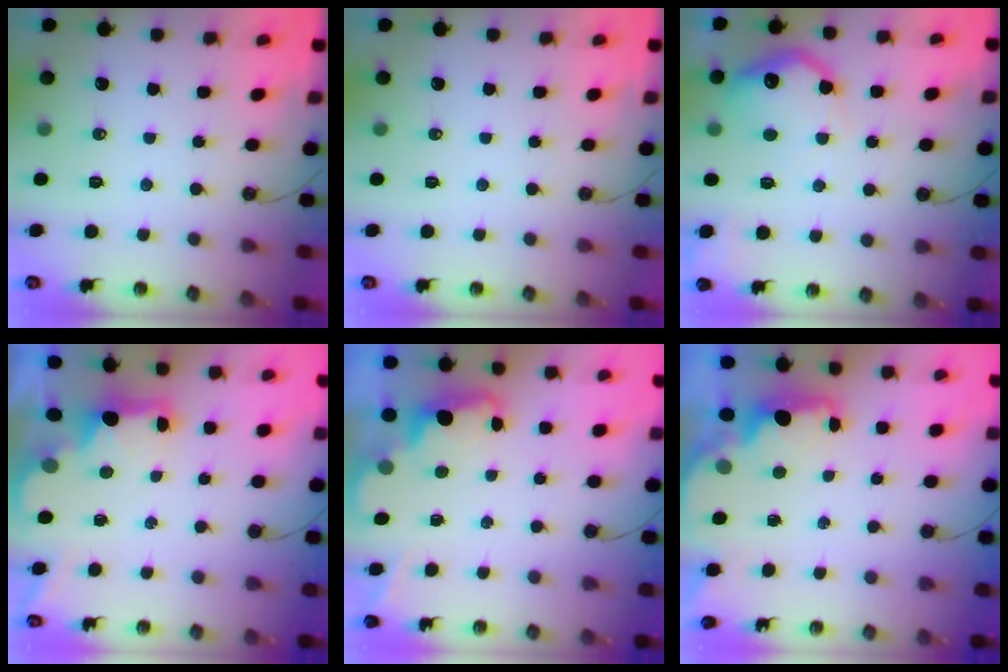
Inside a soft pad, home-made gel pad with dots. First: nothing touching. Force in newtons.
{"total": 0.0}
{"total": 14.5, "press": 14.5, "slide": 0.8}
{"total": 2.3, "press": 2.2, "slide": 0.7}
{"total": 2.4, "press": 2.3, "slide": 0.5}
{"total": 2.2, "press": 2.1, "slide": 0.8}